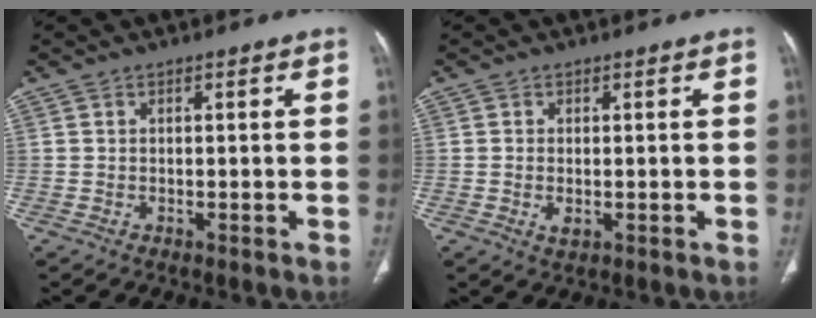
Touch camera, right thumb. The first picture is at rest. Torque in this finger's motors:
{"motor_torque": [-0.31, 0.18, -0.19, 0.13, 0.06]}